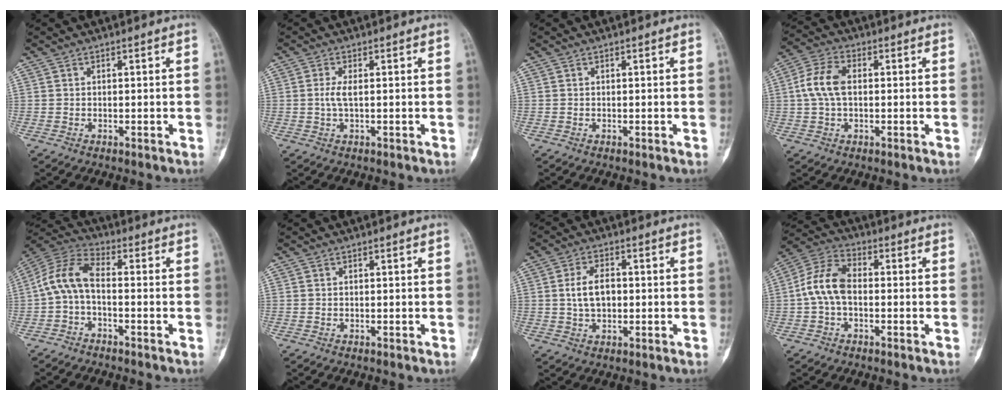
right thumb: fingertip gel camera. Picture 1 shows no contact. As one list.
[{"total": 2.2, "force": [0.1, 0.6, 2.2], "torque": [-0.058, 0.000, 0.003]}, {"total": 0.0}, {"total": 7.8, "force": [0.6, 4.7, 6.2], "torque": [-0.132, 0.020, 0.008]}, {"total": 8.4, "force": [-1.4, 4.2, 7.2], "torque": [-0.147, 0.034, -0.042]}, {"total": 0.0}, {"total": 6.3, "force": [0.3, 3.9, 5.0], "torque": [-0.087, 0.009, 0.006]}, {"total": 9.1, "force": [-0.7, 5.7, 7.1], "torque": [-0.139, 0.030, -0.023]}]